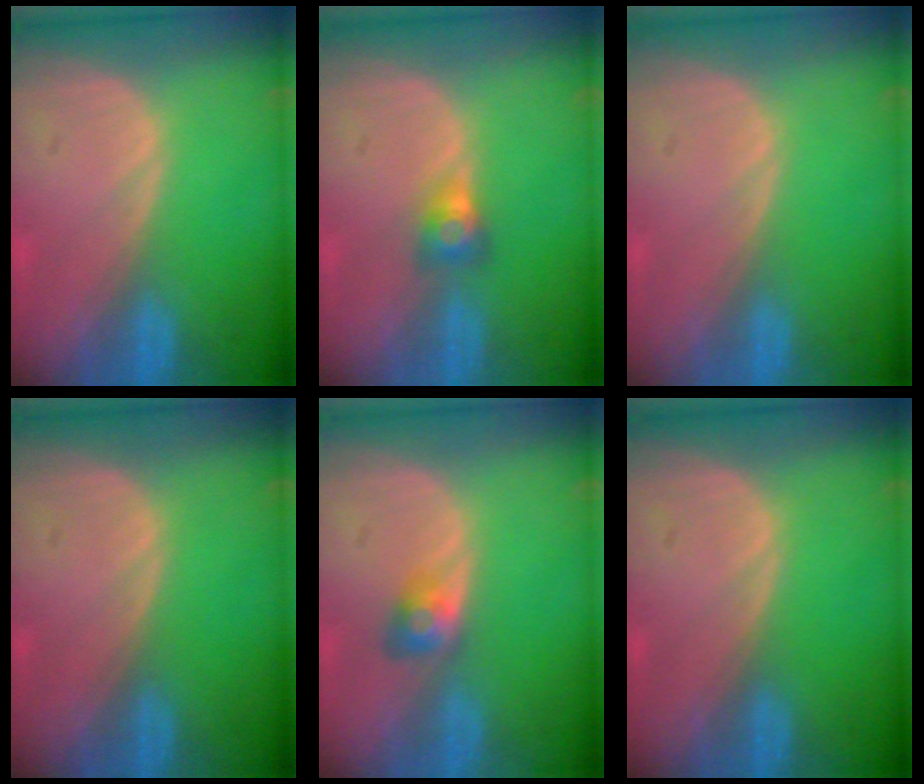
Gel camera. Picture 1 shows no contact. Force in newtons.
{"total": 2.7, "press": 2.5, "slide": 1.0}
{"total": 0.0}
{"total": 0.0}
{"total": 2.9, "press": 2.5, "slide": 1.4}
{"total": 0.0}